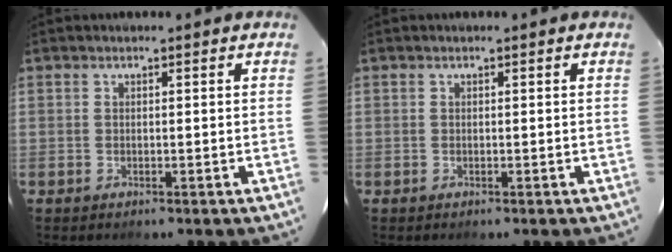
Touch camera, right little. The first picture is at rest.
{"total": 0.0}